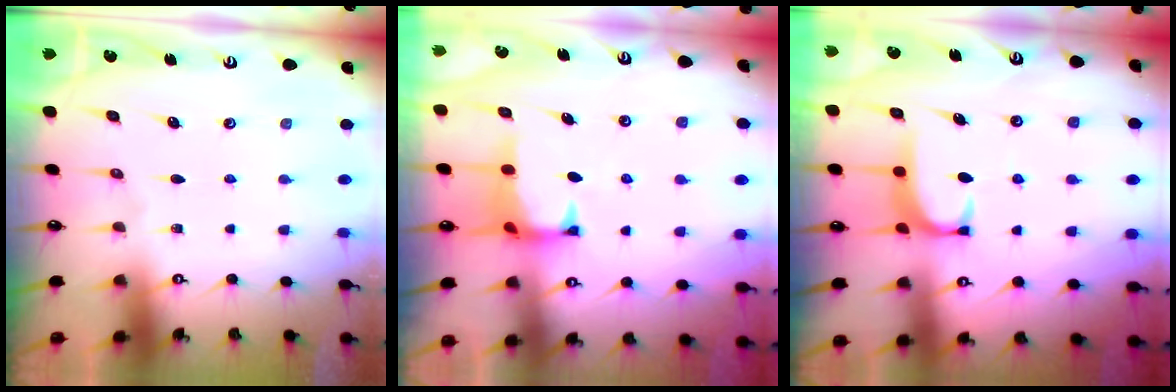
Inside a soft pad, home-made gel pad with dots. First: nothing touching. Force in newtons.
{"total": 1.0, "press": 0.7, "slide": 0.8}
{"total": 1.7, "press": 1.6, "slide": 0.5}